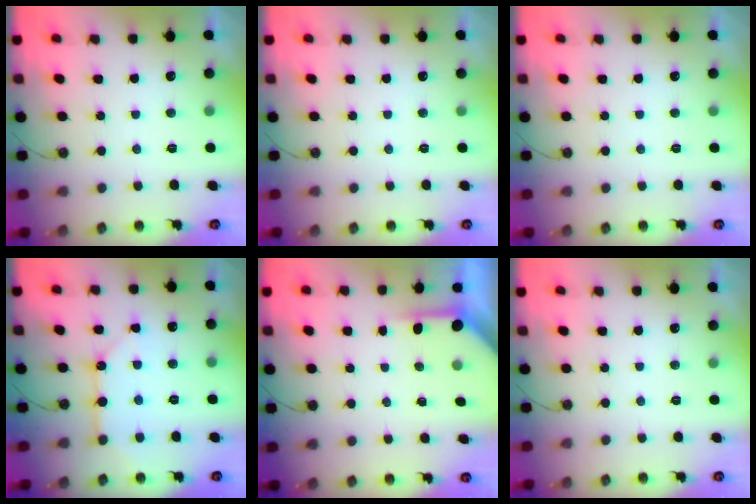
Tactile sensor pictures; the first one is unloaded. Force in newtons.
{"total": 0.0}
{"total": 0.0}
{"total": 10.4, "press": 10.3, "slide": 1.1}
{"total": 3.9, "press": 3.8, "slide": 0.3}
{"total": 0.0}